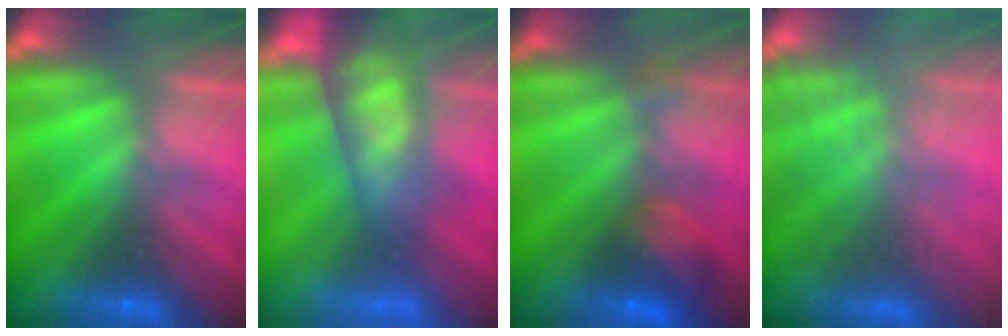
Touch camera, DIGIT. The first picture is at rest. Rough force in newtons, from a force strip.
{"total": 10.1}
{"total": 6.6}
{"total": 7.3}